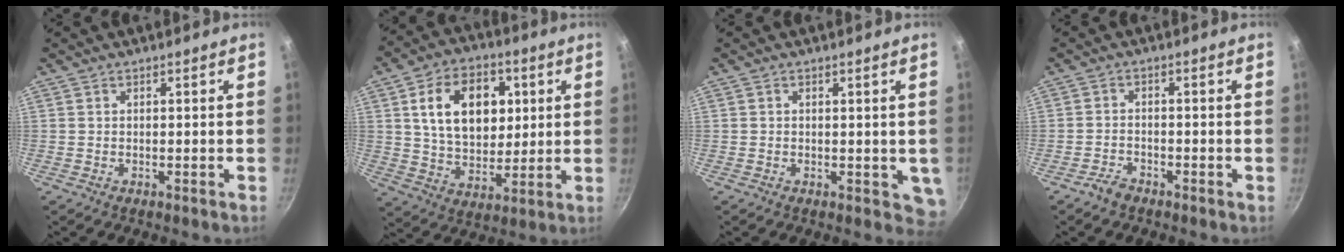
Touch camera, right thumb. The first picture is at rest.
{"total": 17.2, "force": [4.4, 11.8, 11.7], "torque": [-0.156, -0.004, 0.074]}
{"total": 3.8, "force": [0.3, 2.6, 2.8], "torque": [-0.028, -0.009, 0.006]}
{"total": 2.5, "force": [-2.1, 1.1, 0.9], "torque": [-0.016, 0.024, -0.039]}